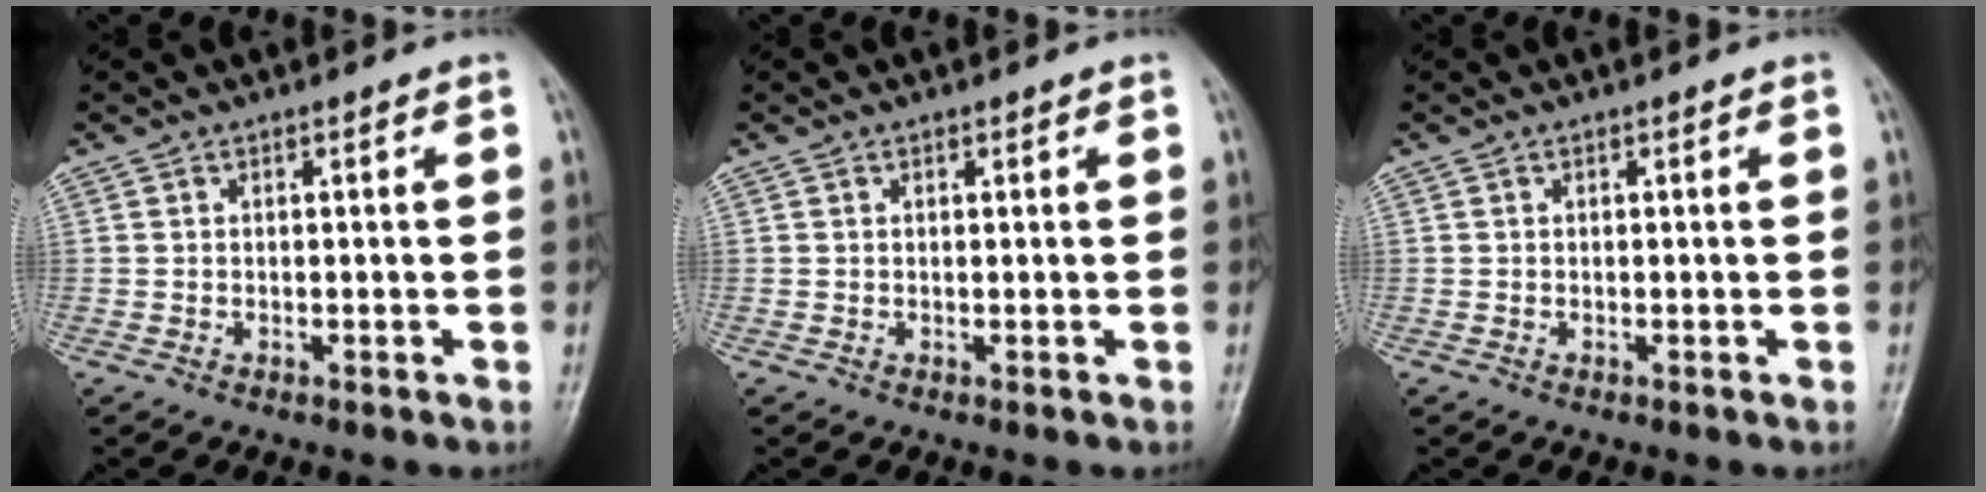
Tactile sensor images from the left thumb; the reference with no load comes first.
{"total": 0.6, "force": [0.3, 0.3, 0.3], "torque": [-0.003, -0.001, 0.003]}
{"total": 0.0}